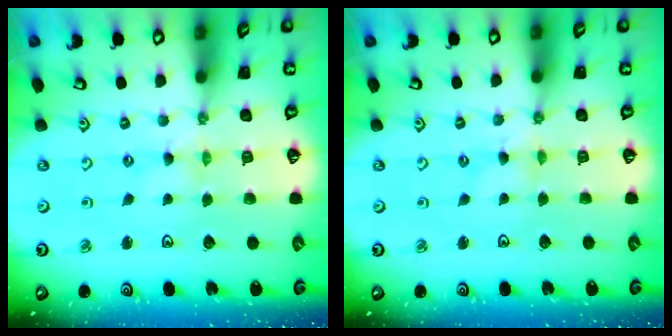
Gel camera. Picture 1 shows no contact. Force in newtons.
{"total": 0.0}